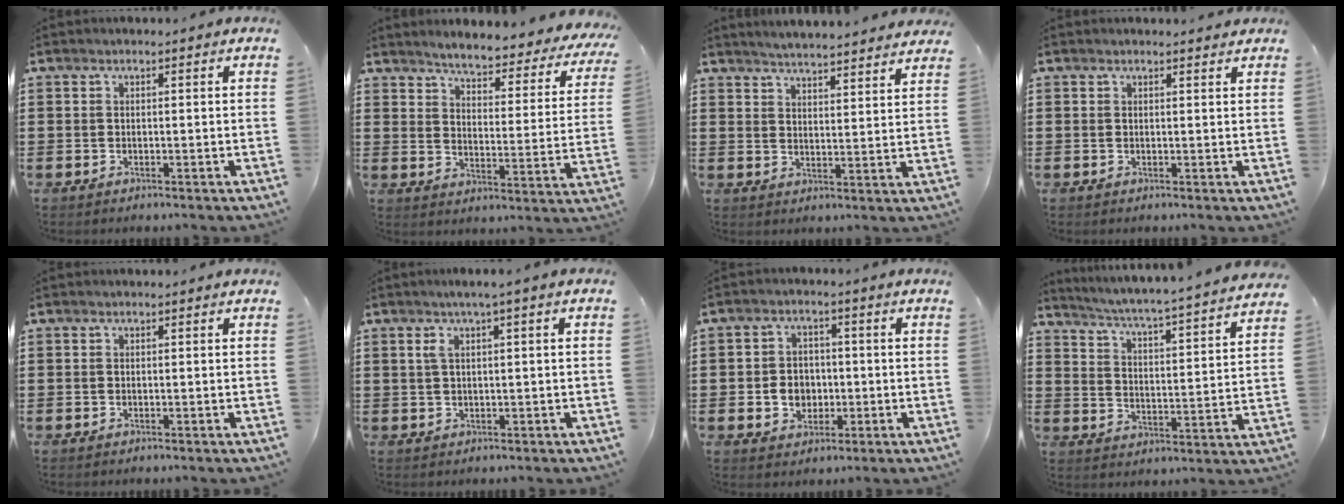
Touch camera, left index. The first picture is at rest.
{"total": 4.2, "force": [4.1, -0.1, 1.2], "torque": [-0.047, -0.036, 0.062]}
{"total": 4.0, "force": [4.0, -0.6, 0.1], "torque": [-0.018, -0.026, 0.069]}
{"total": 0.8, "force": [0.8, 0.0, 0.2], "torque": [-0.006, -0.001, 0.015]}
{"total": 0.0}
{"total": 2.5, "force": [0.4, 0.2, 2.5], "torque": [-0.046, -0.002, 0.006]}
{"total": 4.3, "force": [-0.7, 3.7, 2.0], "torque": [-0.040, 0.004, -0.018]}
{"total": 3.8, "force": [3.4, -1.2, 1.3], "torque": [-0.044, -0.044, 0.045]}